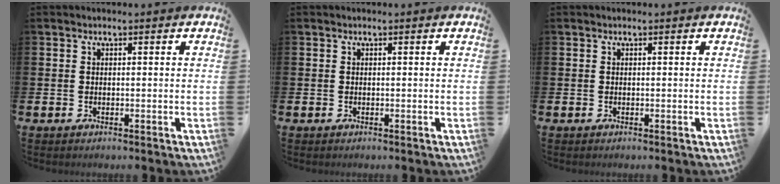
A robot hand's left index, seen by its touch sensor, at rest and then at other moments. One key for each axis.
{"total": 0.0}
{"total": 0.0}